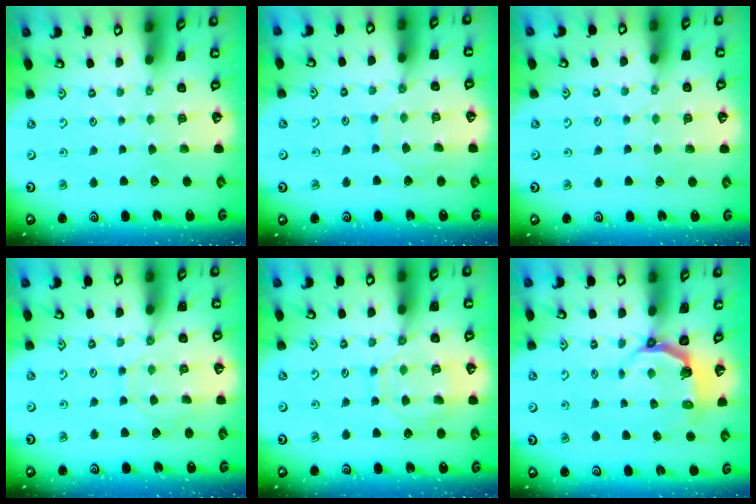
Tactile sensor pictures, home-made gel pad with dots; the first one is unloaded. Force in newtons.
{"total": 6.8, "press": 6.8, "slide": 0.6}
{"total": 3.8, "press": 3.7, "slide": 0.5}
{"total": 8.5, "press": 8.4, "slide": 0.9}
{"total": 11.7, "press": 11.6, "slide": 1.2}
{"total": 4.6, "press": 3.0, "slide": 3.4}